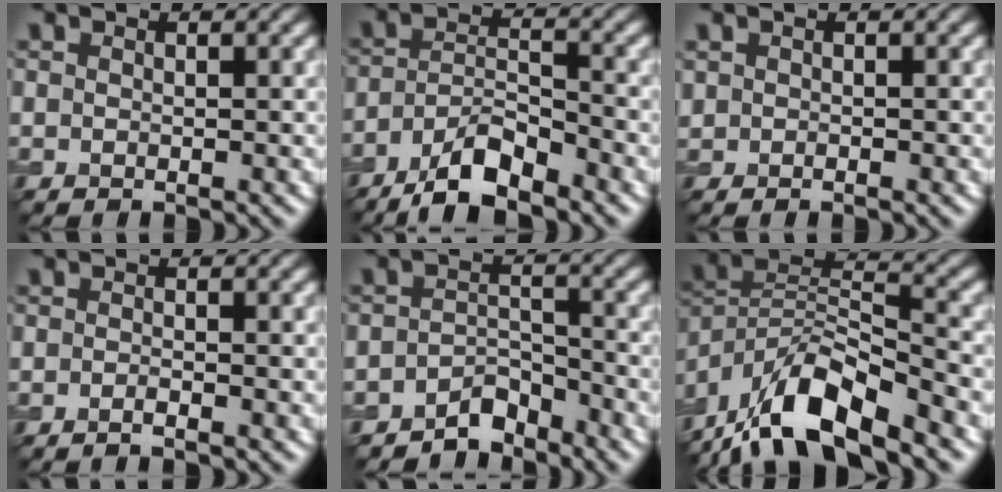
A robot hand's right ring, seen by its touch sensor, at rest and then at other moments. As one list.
[{"total": 6.4, "force": [-4.8, 1.7, 3.8], "torque": [-0.065, 0.003, -0.090]}, {"total": 0.0}, {"total": 1.0, "force": [-0.6, 0.2, 0.8], "torque": [-0.011, 0.000, -0.012]}, {"total": 3.2, "force": [-2.8, 1.2, 1.0], "torque": [-0.011, 0.012, -0.055]}, {"total": 11.5, "force": [-8.4, 3.6, 7.0], "torque": [-0.126, 0.014, -0.162]}]